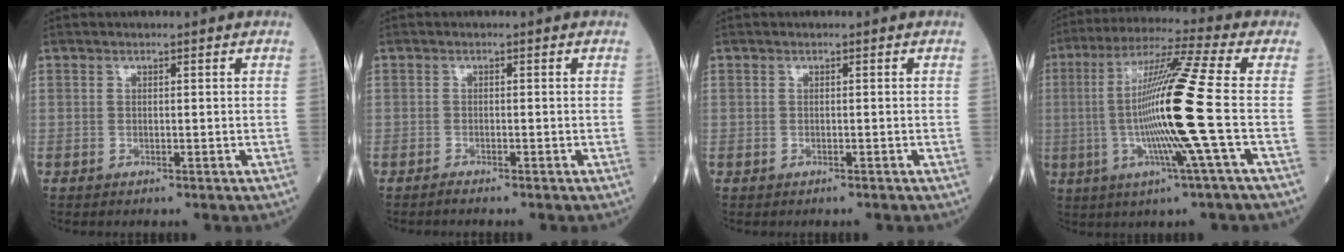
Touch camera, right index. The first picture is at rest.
{"total": 1.3, "force": [-1.2, -0.3, 0.5], "torque": [-0.012, 0.000, -0.017]}
{"total": 0.9, "force": [-0.7, 0.1, 0.5], "torque": [-0.012, -0.001, -0.008]}
{"total": 15.5, "force": [-1.8, -2.4, 15.2], "torque": [-0.290, -0.006, -0.042]}